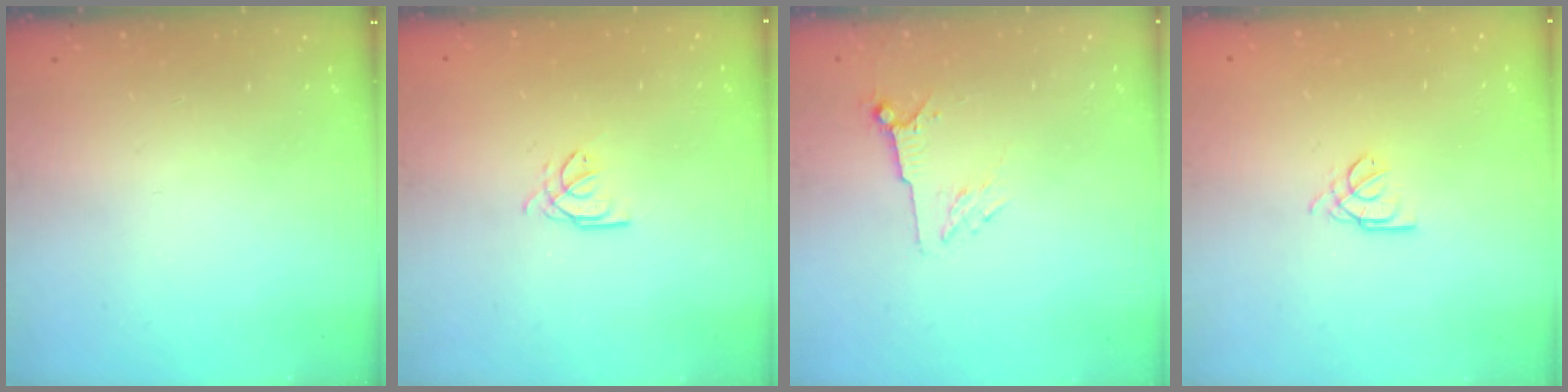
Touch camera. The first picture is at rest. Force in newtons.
{"total": 2.4, "press": 2.4, "slide": 0.1}
{"total": 4.1, "press": 4.0, "slide": 0.5}
{"total": 2.5, "press": 2.5, "slide": 0.5}